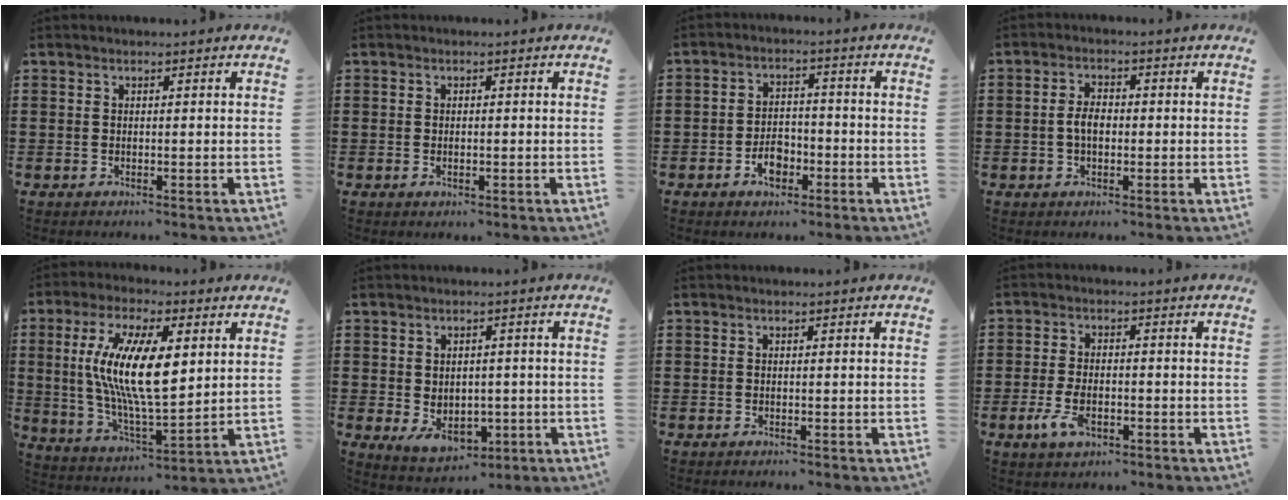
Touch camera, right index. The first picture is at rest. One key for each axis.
{"total": 0.9, "fx": -0.2, "fy": 0.4, "fz": 0.8, "tx": -0.016, "ty": -0.001, "tz": -0.003}
{"total": 4.5, "fx": -2.2, "fy": 2.9, "fz": 2.6, "tx": -0.039, "ty": 0.004, "tz": -0.042}
{"total": 3.3, "fx": -0.3, "fy": 1.8, "fz": 2.7, "tx": -0.059, "ty": 0.002, "tz": -0.008}
{"total": 13.6, "fx": 3.3, "fy": 4.6, "fz": 12.3, "tx": -0.254, "ty": 0.000, "tz": 0.057}
{"total": 4.2, "fx": -0.9, "fy": 3.2, "fz": 2.6, "tx": -0.035, "ty": 0.002, "tz": -0.018}
{"total": 0.0}
{"total": 4.6, "fx": -1.9, "fy": 2.4, "fz": 3.4, "tx": -0.086, "ty": -0.005, "tz": -0.039}